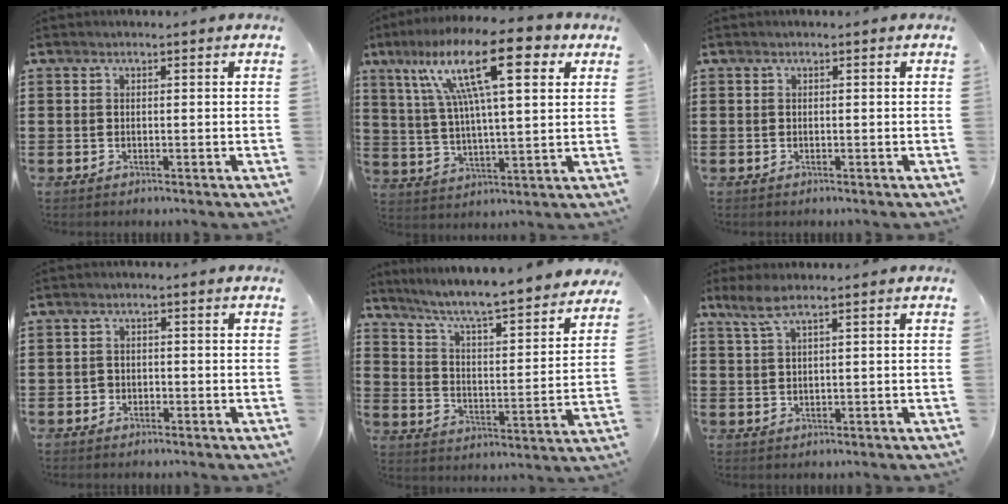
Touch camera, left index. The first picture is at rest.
{"total": 18.3, "force": [9.4, 4.6, 15.0], "torque": [-0.281, -0.012, 0.148]}
{"total": 0.0}
{"total": 1.3, "force": [-0.8, 1.0, 0.1], "torque": [-0.007, 0.002, -0.018]}
{"total": 5.6, "force": [4.9, -0.2, 2.8], "torque": [-0.078, -0.047, 0.073]}
{"total": 3.2, "force": [1.9, 0.4, 2.5], "torque": [-0.060, -0.001, 0.034]}